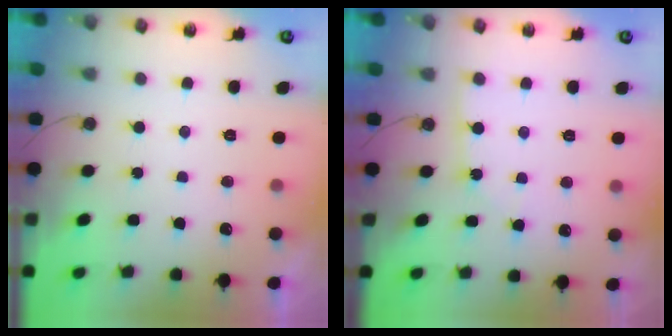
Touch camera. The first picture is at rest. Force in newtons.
{"total": 3.1, "press": 3.0, "slide": 0.4}